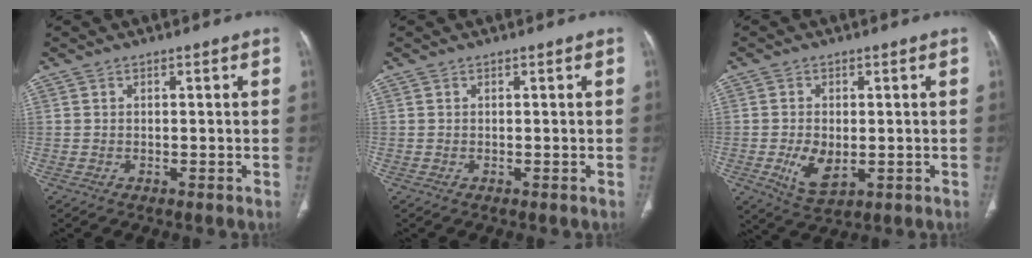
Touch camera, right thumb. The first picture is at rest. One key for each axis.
{"total": 0.0}
{"total": 6.7, "fx": -1.2, "fy": 3.9, "fz": 5.3, "tx": -0.094, "ty": -0.008, "tz": -0.011}